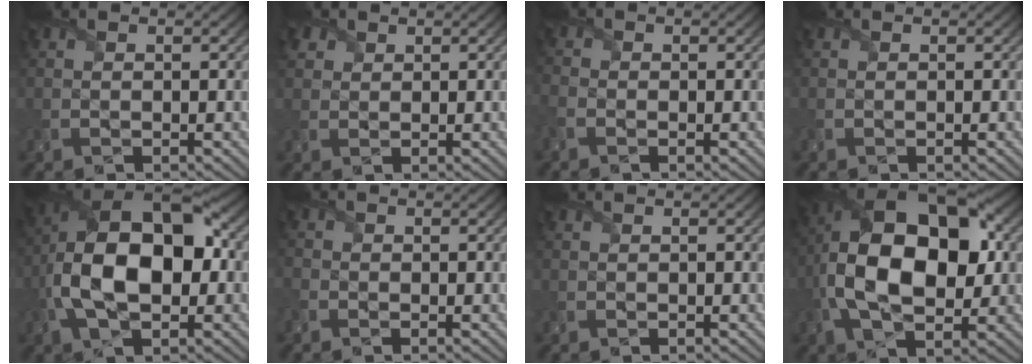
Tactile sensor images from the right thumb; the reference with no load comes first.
{"total": 2.0, "force": [1.3, 1.5, 0.2], "torque": [-0.014, 0.009, 0.024]}
{"total": 1.6, "force": [-1.1, 1.0, 0.6], "torque": [-0.027, -0.002, -0.033]}
{"total": 0.0}
{"total": 16.7, "force": [-1.1, 9.8, 13.6], "torque": [-0.248, 0.010, -0.033]}
{"total": 1.3, "force": [-0.9, 0.9, 0.2], "torque": [-0.014, -0.003, -0.024]}
{"total": 0.0}
{"total": 18.0, "force": [0.5, 10.6, 14.6], "torque": [-0.261, 0.016, -0.007]}